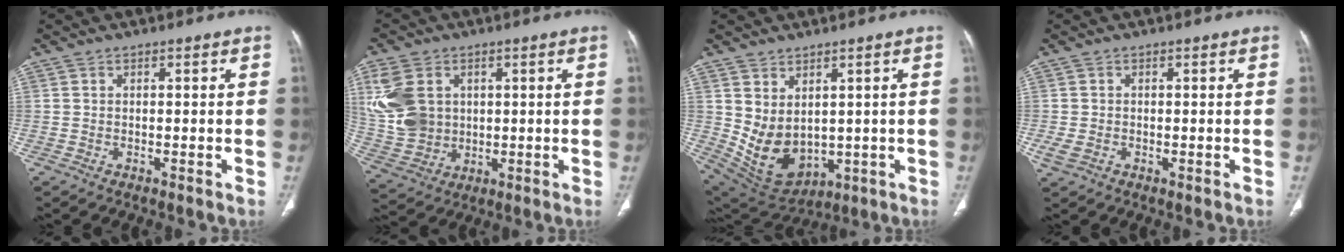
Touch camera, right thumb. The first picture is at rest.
{"total": 13.1, "force": [3.2, 10.1, 7.7], "torque": [-0.155, -0.005, 0.079]}
{"total": 10.4, "force": [1.2, 7.4, 7.2], "torque": [-0.111, -0.016, 0.061]}
{"total": 2.3, "force": [-0.5, 1.7, 1.5], "torque": [-0.039, 0.002, -0.006]}